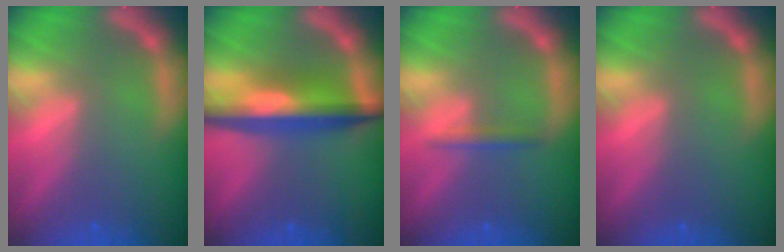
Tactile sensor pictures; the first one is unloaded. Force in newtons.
{"total": 7.5}
{"total": 1.4}
{"total": 0.0}